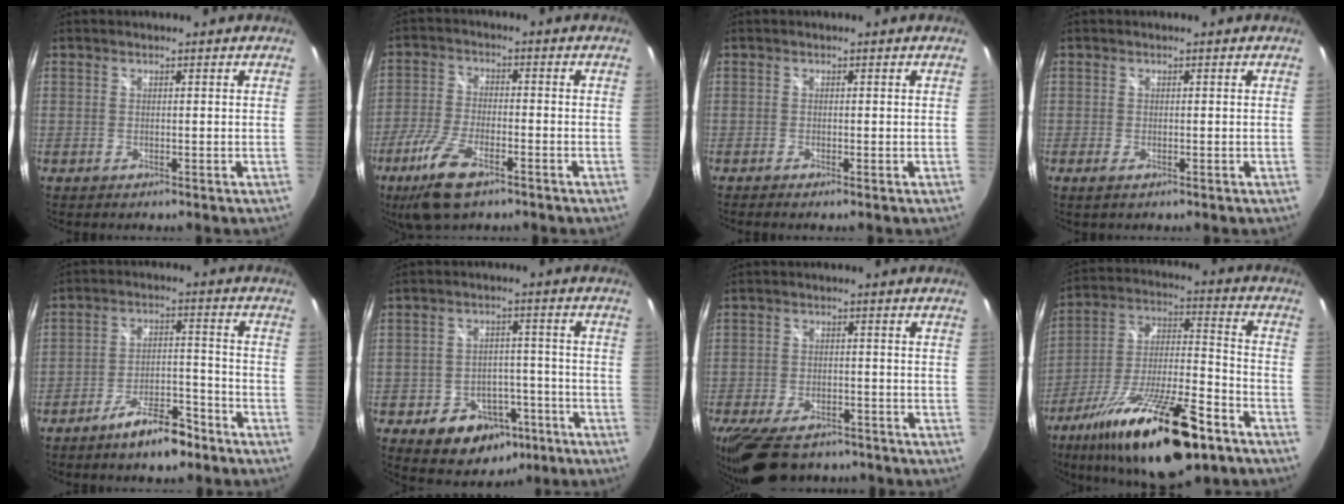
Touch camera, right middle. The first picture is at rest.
{"total": 10.5, "force": [-6.4, 3.8, 7.5], "torque": [-0.177, -0.020, -0.124]}
{"total": 0.6, "force": [-0.5, -0.2, 0.4], "torque": [-0.006, -0.003, -0.011]}
{"total": 1.2, "force": [-0.6, 0.4, 0.9], "torque": [-0.019, -0.005, -0.010]}
{"total": 8.9, "force": [-6.9, 2.8, 5.0], "torque": [-0.089, 0.017, -0.104]}
{"total": 12.6, "force": [-6.9, 8.9, 5.5], "torque": [-0.114, 0.025, -0.075]}
{"total": 15.0, "force": [-11.3, 6.7, 7.1], "torque": [-0.171, -0.021, -0.180]}
{"total": 26.8, "force": [-16.3, 7.8, 19.8], "torque": [-0.348, -0.034, -0.270]}